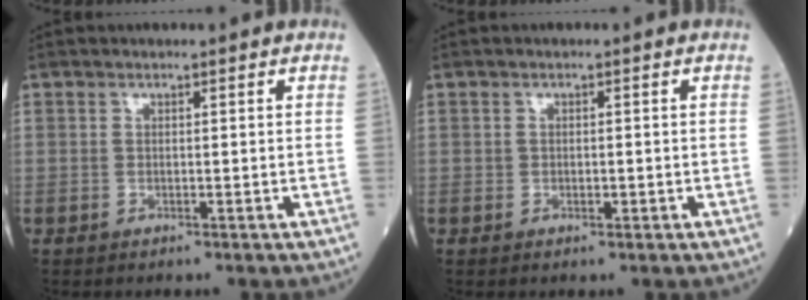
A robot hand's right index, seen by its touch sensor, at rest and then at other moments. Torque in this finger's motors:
{"motor_torque": [-0.12, -0.17, -0.09, -0.01]}